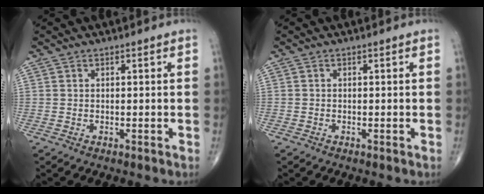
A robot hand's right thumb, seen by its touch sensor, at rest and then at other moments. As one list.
[{"total": 0.0}]